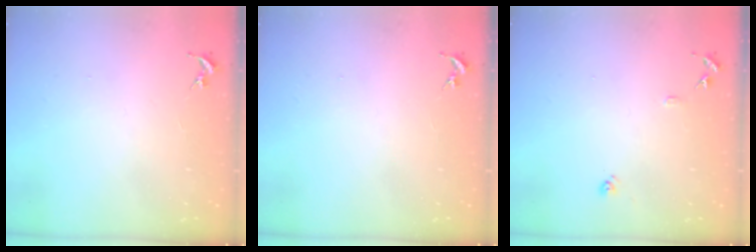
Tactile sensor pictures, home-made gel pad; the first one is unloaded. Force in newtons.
{"total": 0.0}
{"total": 8.3, "press": 8.3, "slide": 0.7}